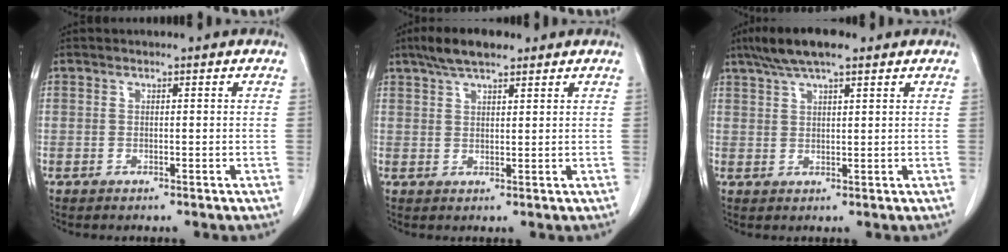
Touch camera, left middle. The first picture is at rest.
{"total": 5.9, "force": [4.4, 1.6, 3.6], "torque": [-0.077, 0.017, 0.078]}
{"total": 7.4, "force": [5.4, 1.4, 4.8], "torque": [-0.093, 0.023, 0.093]}